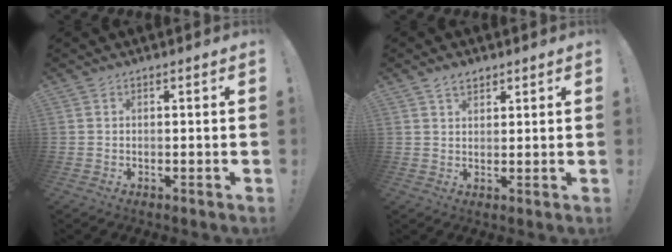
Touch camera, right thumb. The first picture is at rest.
{"total": 3.4, "force": [2.4, 1.9, 1.3], "torque": [-0.018, -0.009, 0.044]}